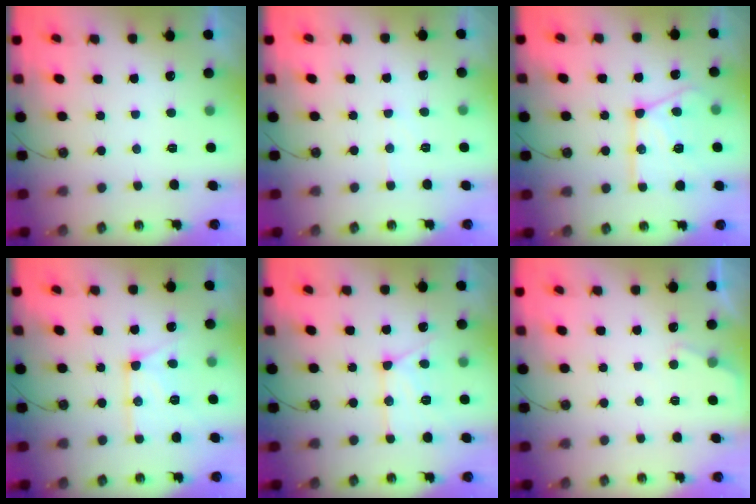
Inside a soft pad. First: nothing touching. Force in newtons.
{"total": 4.3, "press": 4.3, "slide": 0.6}
{"total": 15.7, "press": 15.7, "slide": 1.3}
{"total": 12.6, "press": 12.6, "slide": 0.6}
{"total": 13.4, "press": 13.3, "slide": 1.2}
{"total": 3.5, "press": 3.5, "slide": 0.4}